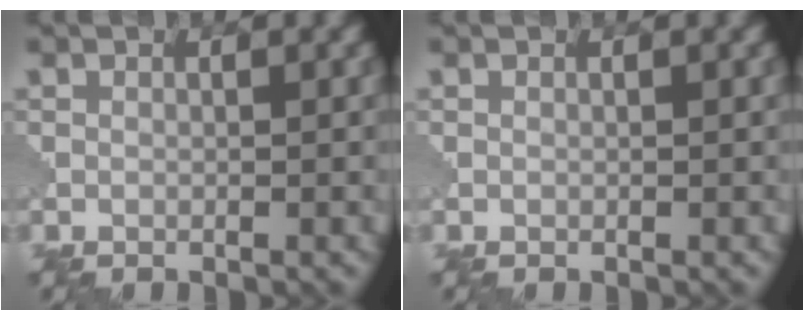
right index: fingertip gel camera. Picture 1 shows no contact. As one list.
[{"total": 0.0}]